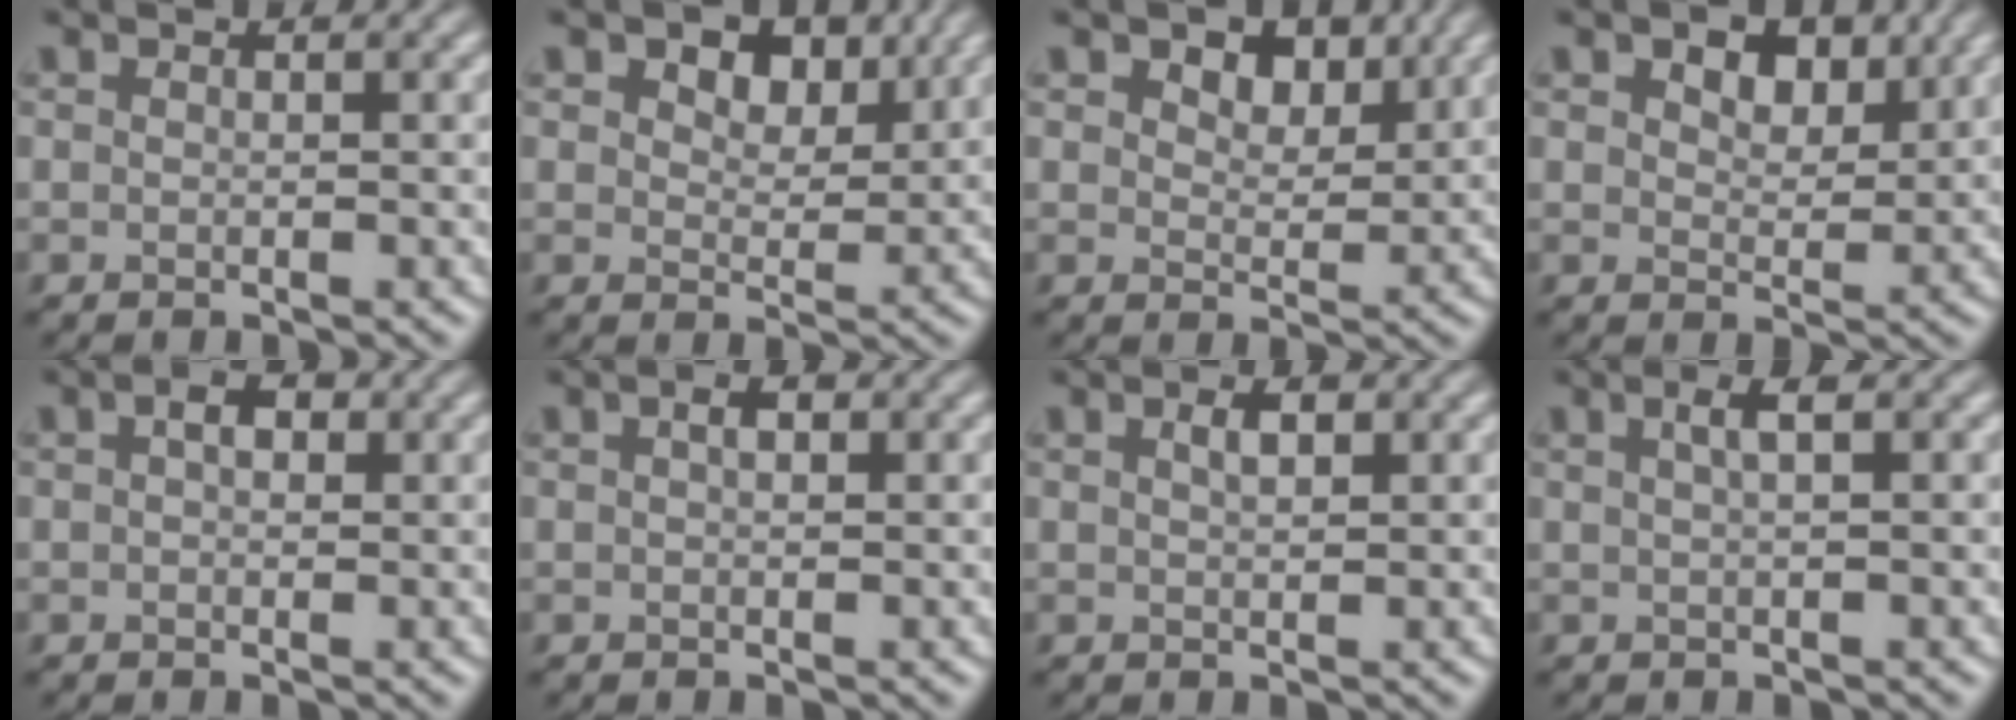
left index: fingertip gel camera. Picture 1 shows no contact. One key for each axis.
{"total": 5.4, "fx": 2.7, "fy": 3.4, "fz": 3.2, "tx": -0.048, "ty": -0.003, "tz": 0.026}
{"total": 4.5, "fx": 2.4, "fy": 2.8, "fz": 2.5, "tx": -0.043, "ty": -0.005, "tz": 0.026}
{"total": 4.6, "fx": 2.3, "fy": 2.8, "fz": 2.8, "tx": -0.043, "ty": 0.000, "tz": 0.027}
{"total": 2.1, "fx": 0.6, "fy": 1.3, "fz": 1.6, "tx": -0.024, "ty": 0.005, "tz": 0.005}
{"total": 1.4, "fx": 0.4, "fy": 0.7, "fz": 1.1, "tx": -0.018, "ty": 0.004, "tz": 0.007}
{"total": 1.6, "fx": 0.7, "fy": 0.7, "fz": 1.2, "tx": -0.023, "ty": 0.003, "tz": 0.015}
{"total": 2.0, "fx": 0.8, "fy": 0.5, "fz": 1.8, "tx": -0.027, "ty": 0.007, "tz": 0.011}